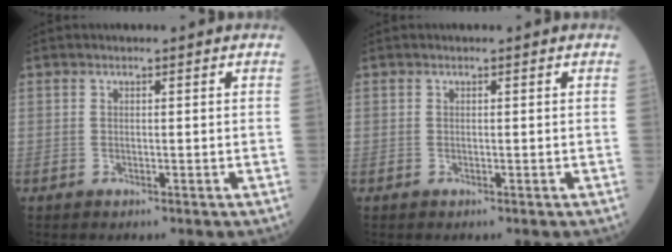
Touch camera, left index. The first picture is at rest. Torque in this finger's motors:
{"motor_torque": [0.01, 0.00, 0.00, 0.00]}